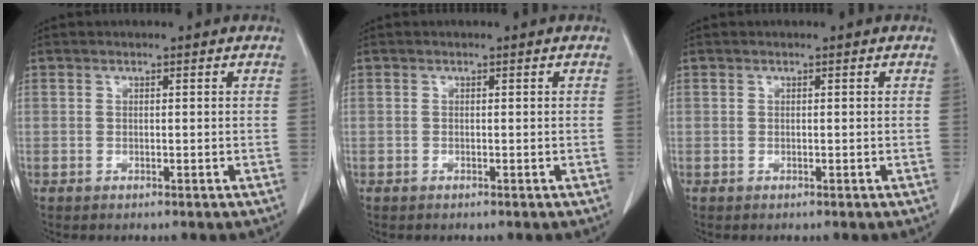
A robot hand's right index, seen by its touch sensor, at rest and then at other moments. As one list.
[{"total": 0.0}, {"total": 0.0}]